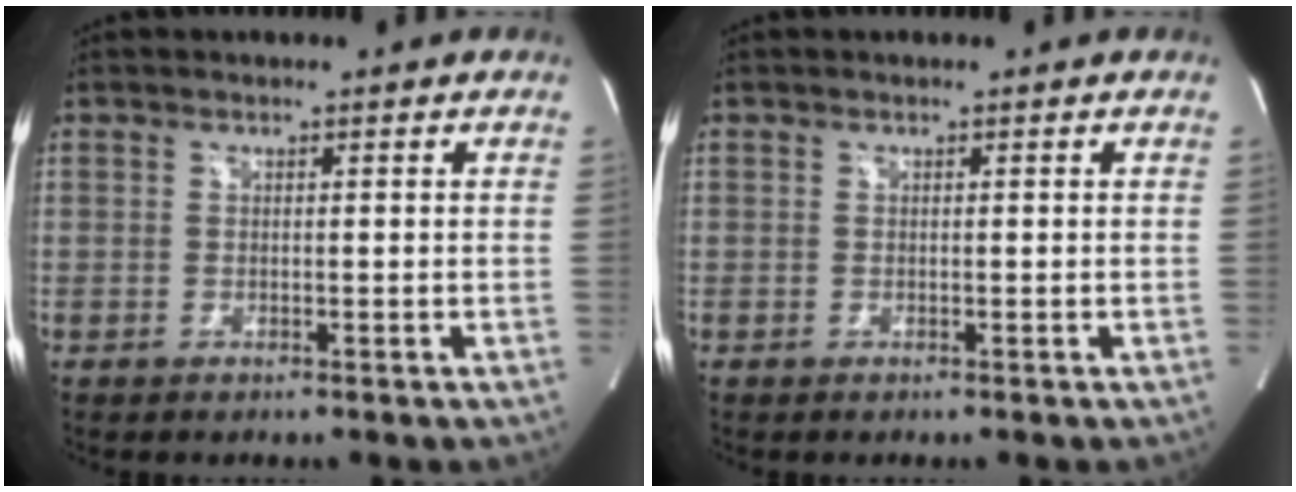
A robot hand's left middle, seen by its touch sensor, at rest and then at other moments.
{"total": 0.0}